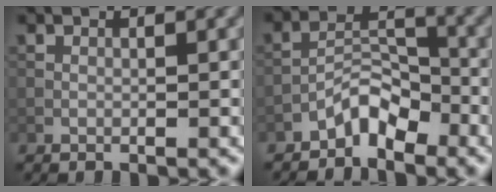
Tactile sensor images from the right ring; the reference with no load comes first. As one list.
[{"total": 3.4, "force": [-2.7, 1.4, 1.6], "torque": [-0.023, 0.018, -0.053]}]